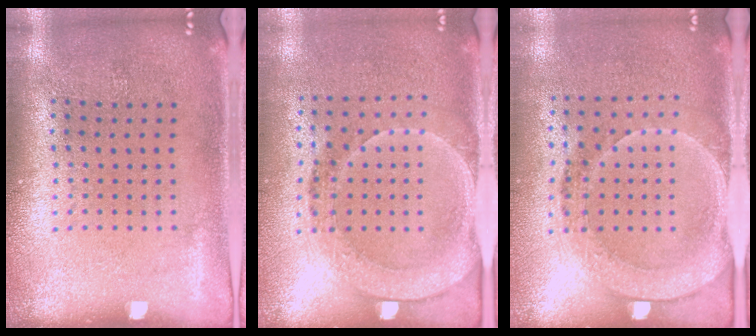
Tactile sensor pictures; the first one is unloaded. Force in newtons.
{"total": 1.7, "press": 1.5, "slide": 0.8}
{"total": 1.7, "press": 1.5, "slide": 0.8}